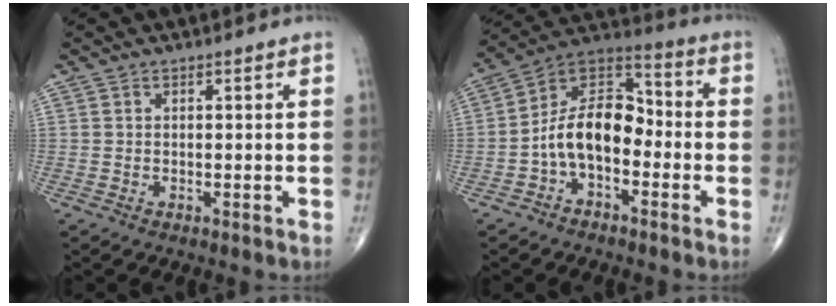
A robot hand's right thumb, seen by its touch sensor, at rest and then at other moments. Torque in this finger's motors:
{"motor_torque": [1.69, 1.68, 1.41, -0.34, 0.12]}